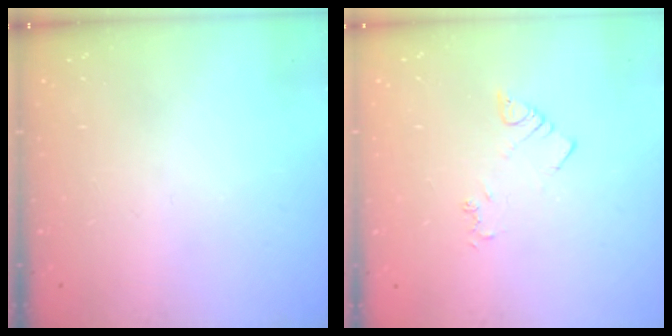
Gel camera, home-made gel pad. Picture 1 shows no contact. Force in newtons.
{"total": 2.3, "press": 2.3, "slide": 0.3}